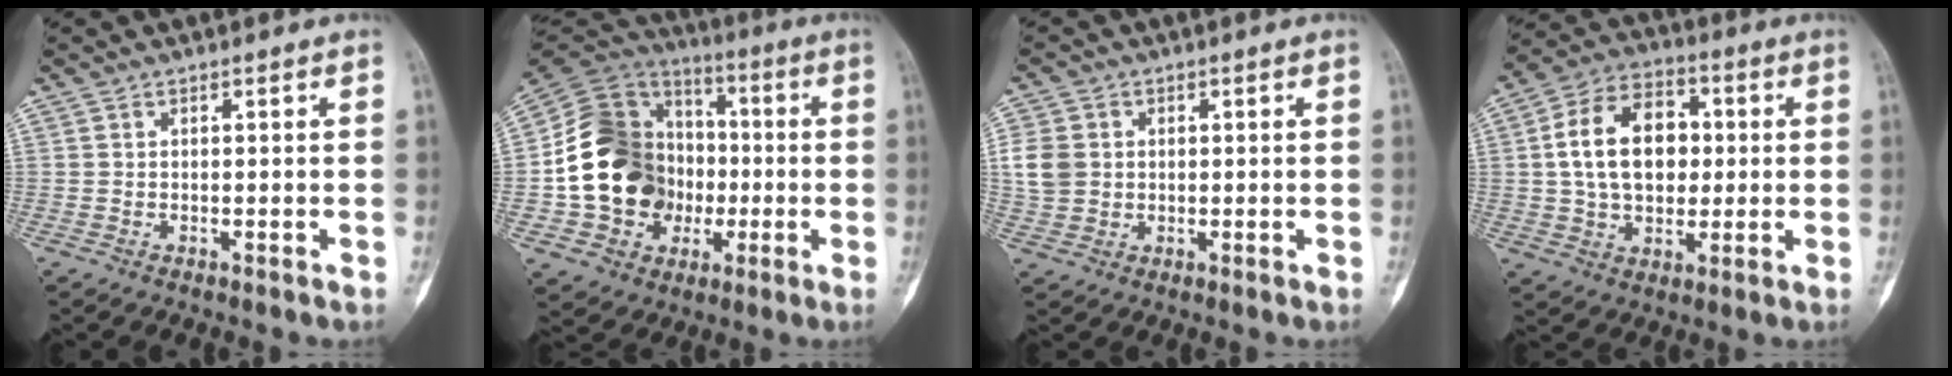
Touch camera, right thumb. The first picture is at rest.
{"total": 20.9, "force": [-2.2, 17.4, 11.5], "torque": [-0.174, 0.034, -0.032]}
{"total": 6.3, "force": [0.8, 5.3, 3.2], "torque": [-0.056, 0.003, 0.017]}
{"total": 15.7, "force": [1.7, 10.7, 11.3], "torque": [-0.167, 0.017, 0.026]}